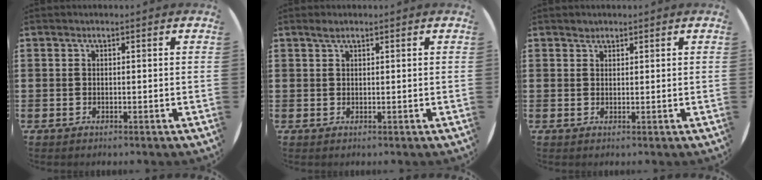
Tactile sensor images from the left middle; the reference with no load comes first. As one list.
[{"total": 0.9, "force": [0.8, 0.3, 0.5], "torque": [-0.010, 0.003, 0.013]}, {"total": 0.9, "force": [0.8, 0.3, 0.0], "torque": [-0.001, 0.001, 0.017]}]